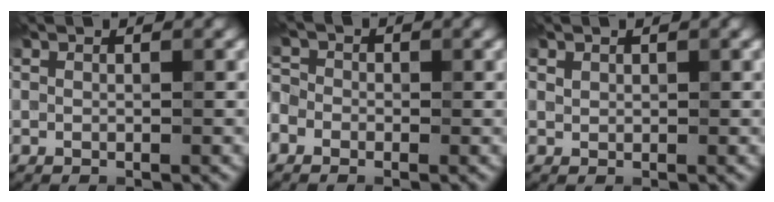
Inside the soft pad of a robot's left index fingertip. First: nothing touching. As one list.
[{"total": 2.4, "force": [-1.0, 2.0, 0.9], "torque": [-0.013, 0.011, -0.034]}, {"total": 0.7, "force": [0.5, 0.5, 0.1], "torque": [-0.001, -0.002, 0.011]}]